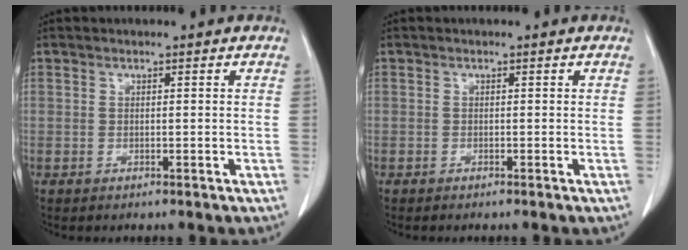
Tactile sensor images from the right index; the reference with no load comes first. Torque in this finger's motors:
{"motor_torque": [-0.06, -0.08, -0.06, -0.02]}